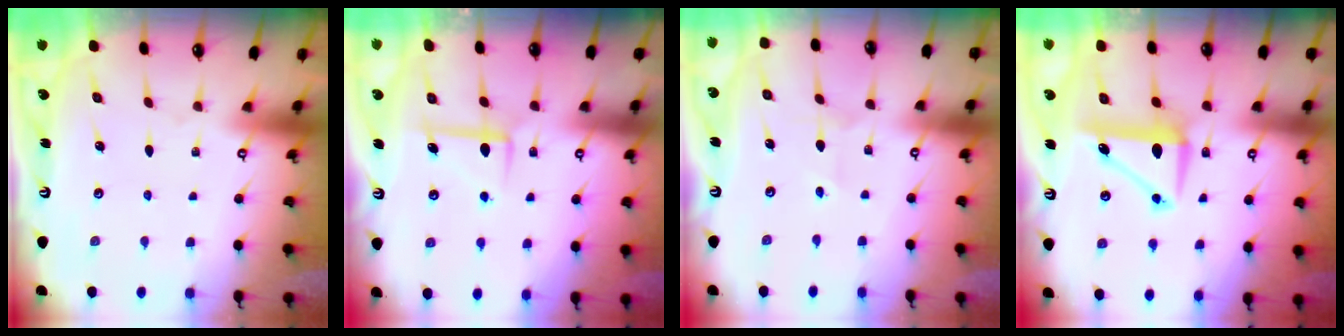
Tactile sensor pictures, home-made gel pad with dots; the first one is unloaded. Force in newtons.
{"total": 6.0, "press": 6.0, "slide": 0.2}
{"total": 2.0, "press": 1.9, "slide": 0.5}
{"total": 8.4, "press": 8.0, "slide": 2.5}